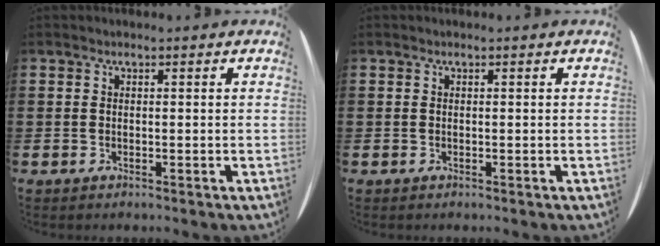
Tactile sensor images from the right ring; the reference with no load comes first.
{"total": 0.0}